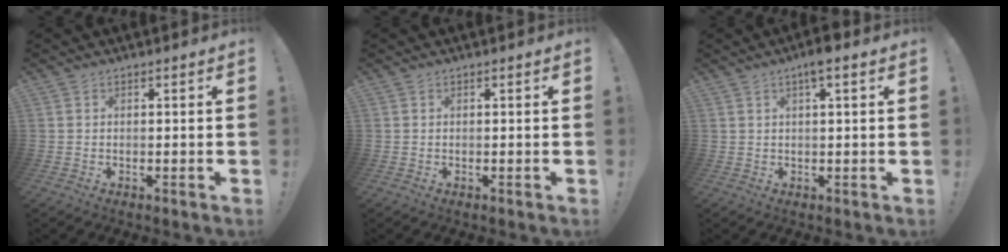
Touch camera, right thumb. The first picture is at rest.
{"total": 0.0}
{"total": 4.4, "force": [2.3, 0.4, 3.8], "torque": [-0.051, -0.008, 0.032]}